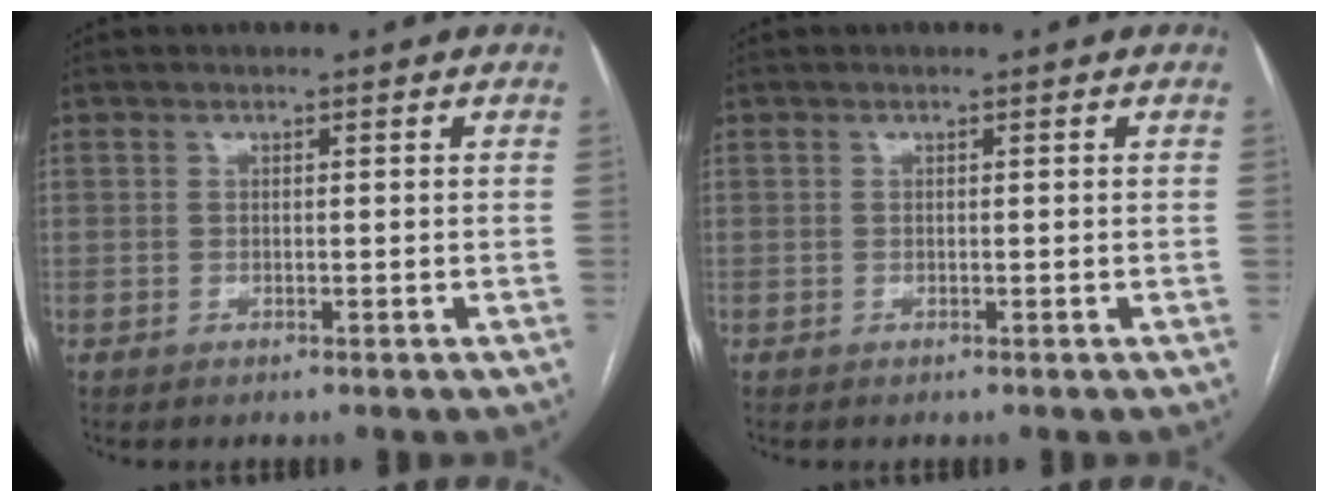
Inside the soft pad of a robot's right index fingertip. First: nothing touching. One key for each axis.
{"total": 0.0}